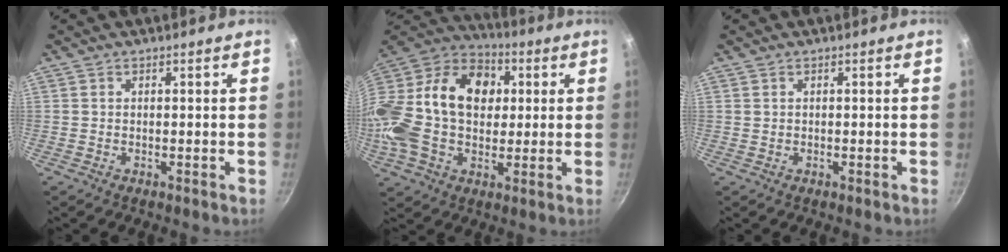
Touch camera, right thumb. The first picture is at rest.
{"total": 27.5, "force": [2.7, 19.4, 19.3], "torque": [-0.373, 0.044, 0.033]}
{"total": 0.0}